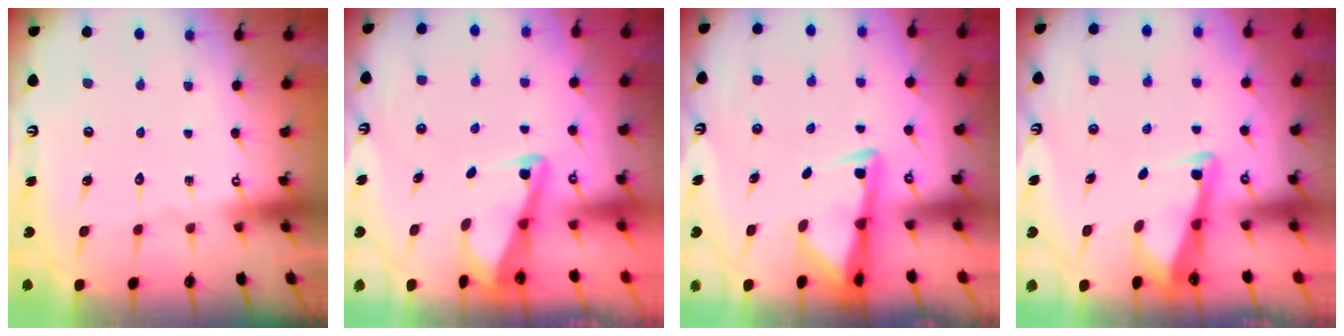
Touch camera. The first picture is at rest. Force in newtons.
{"total": 2.9, "press": 2.9, "slide": 0.4}
{"total": 2.9, "press": 2.9, "slide": 0.6}
{"total": 2.9, "press": 2.9, "slide": 0.4}